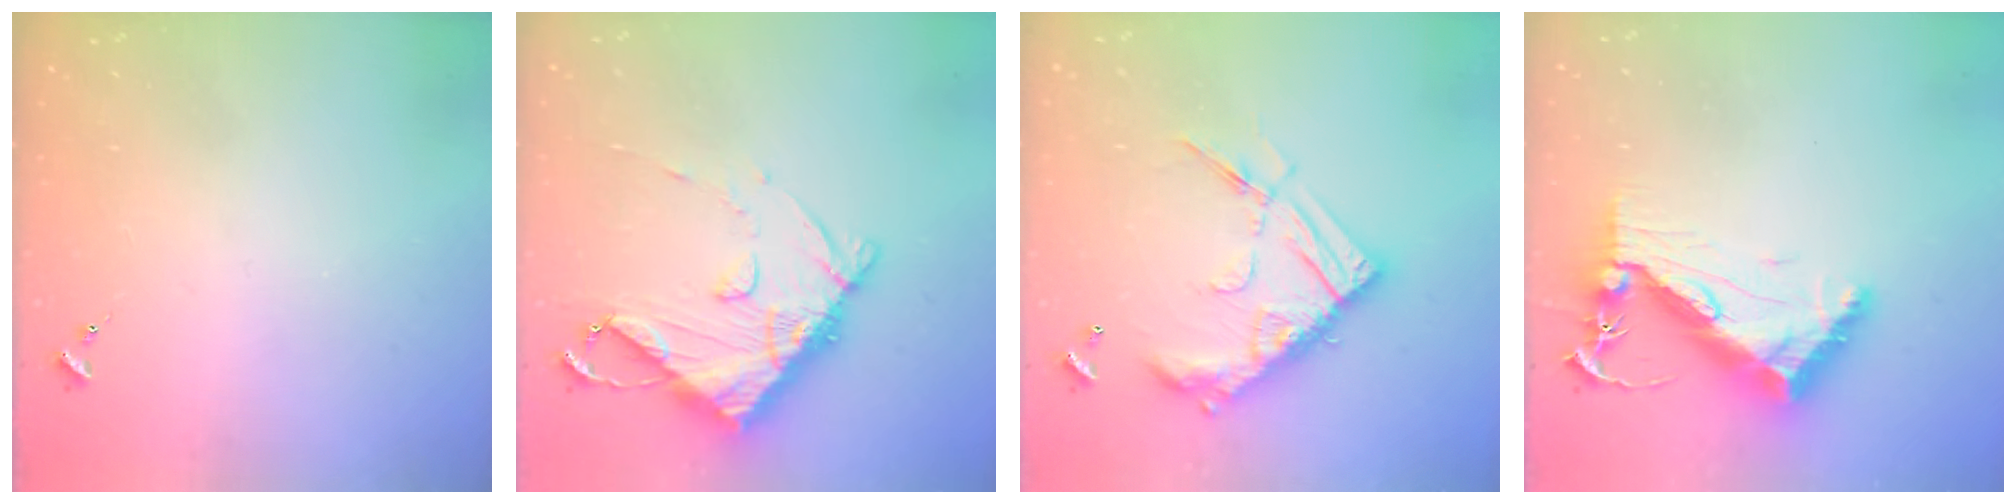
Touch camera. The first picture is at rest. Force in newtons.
{"total": 13.5, "press": 13.4, "slide": 1.5}
{"total": 18.6, "press": 18.5, "slide": 1.7}
{"total": 13.5, "press": 13.4, "slide": 1.2}